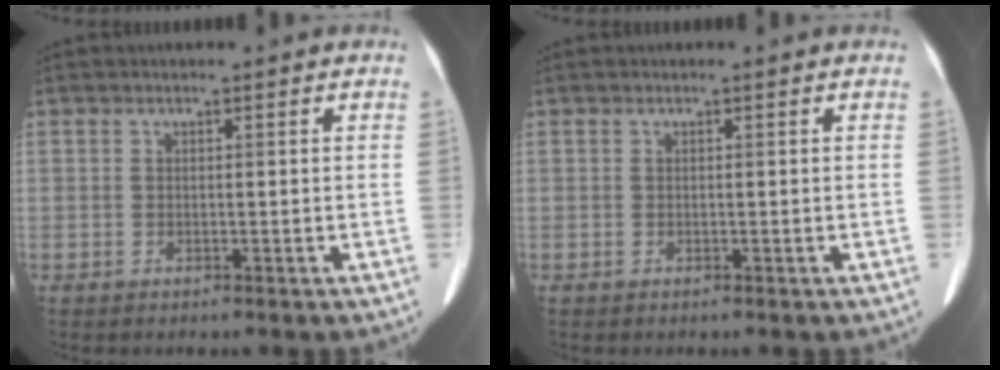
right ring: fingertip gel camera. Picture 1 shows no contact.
{"total": 0.0}